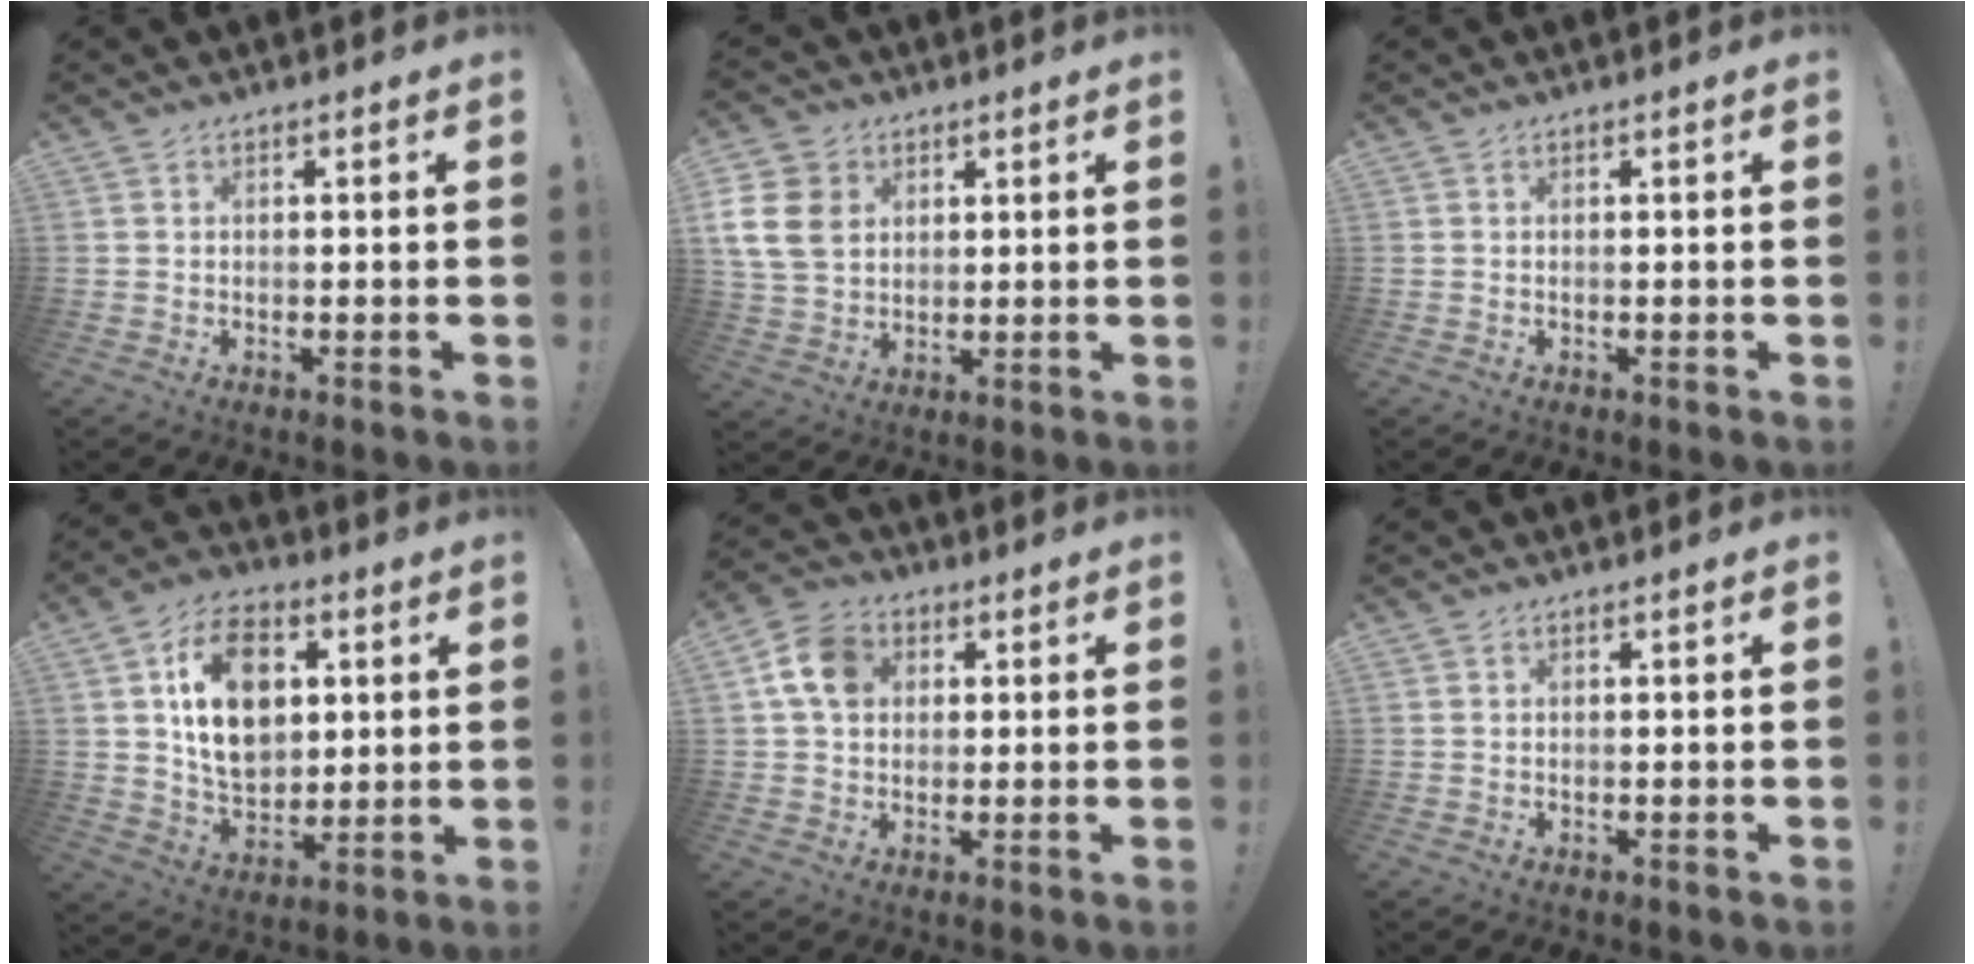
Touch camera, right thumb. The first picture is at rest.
{"total": 12.8, "force": [3.6, 10.3, 6.8], "torque": [-0.136, -0.017, 0.075]}
{"total": 0.0}
{"total": 16.8, "force": [4.8, 12.0, 10.8], "torque": [-0.174, -0.005, 0.090]}
{"total": 10.5, "force": [2.8, 8.1, 6.1], "torque": [-0.095, 0.013, 0.059]}
{"total": 0.0}